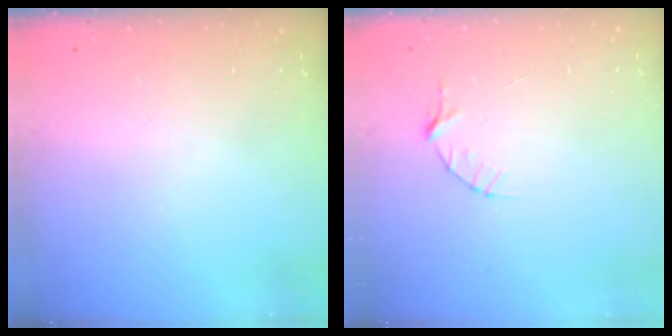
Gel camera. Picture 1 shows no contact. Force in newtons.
{"total": 4.1, "press": 4.1, "slide": 0.4}